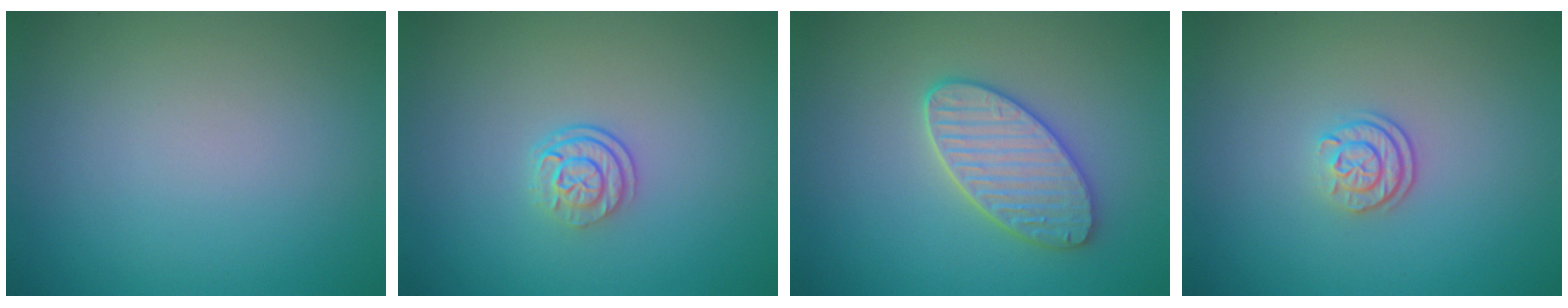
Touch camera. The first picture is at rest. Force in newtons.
{"total": 2.5, "press": 1.8, "slide": 1.8}
{"total": 4.2, "press": 3.9, "slide": 1.5}
{"total": 2.2, "press": 1.7, "slide": 1.4}